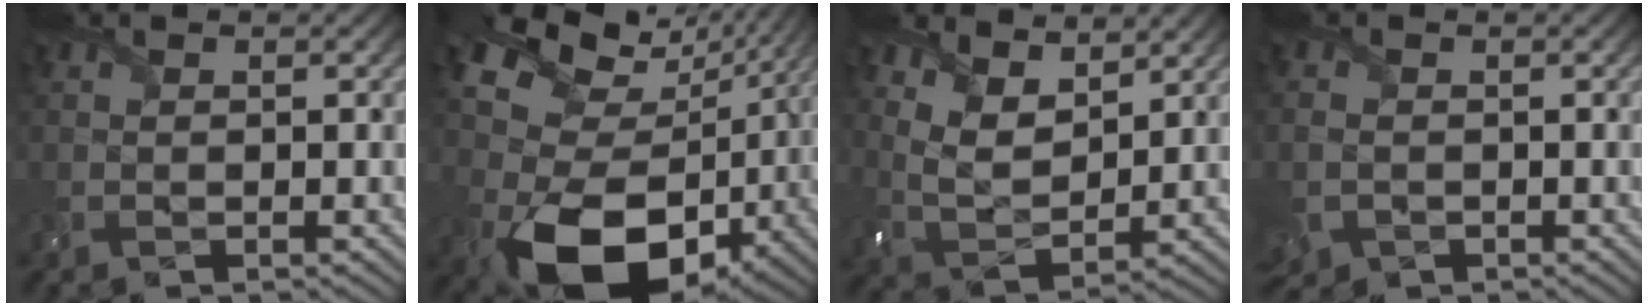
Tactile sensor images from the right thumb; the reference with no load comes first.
{"total": 18.2, "force": [0.3, 12.9, 12.8], "torque": [-0.238, -0.044, 0.047]}
{"total": 7.4, "force": [4.8, 3.5, 4.3], "torque": [-0.105, -0.006, 0.093]}
{"total": 3.9, "force": [-1.3, 3.2, 1.9], "torque": [-0.060, -0.017, -0.025]}